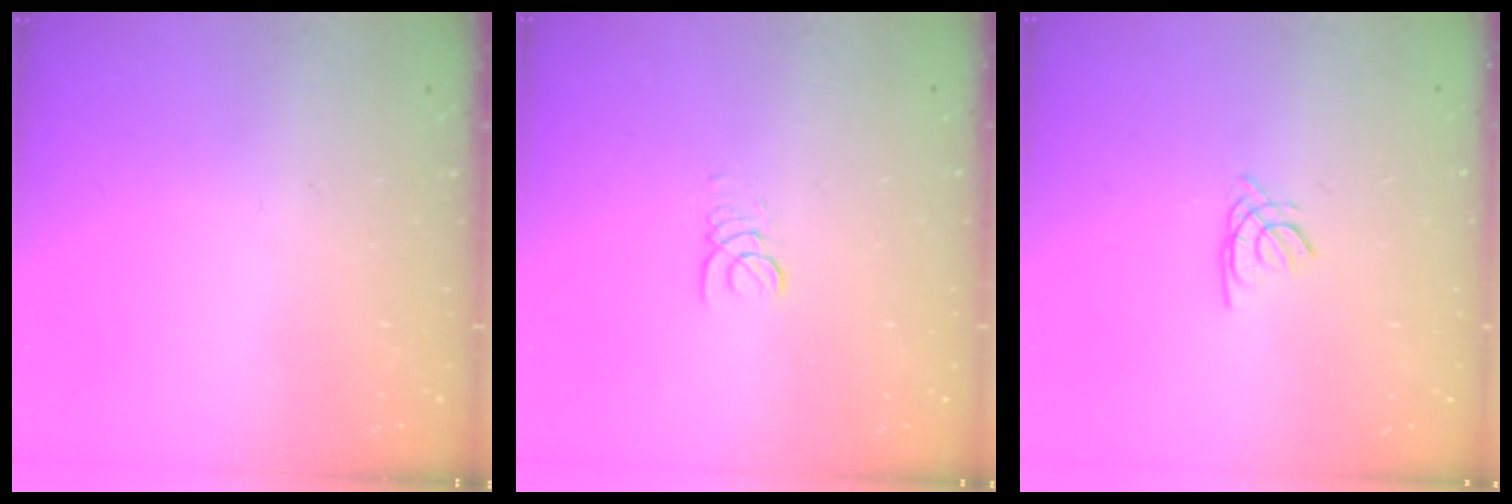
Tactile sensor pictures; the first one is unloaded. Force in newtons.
{"total": 1.4, "press": 1.4, "slide": 0.2}
{"total": 1.7, "press": 1.7, "slide": 0.4}